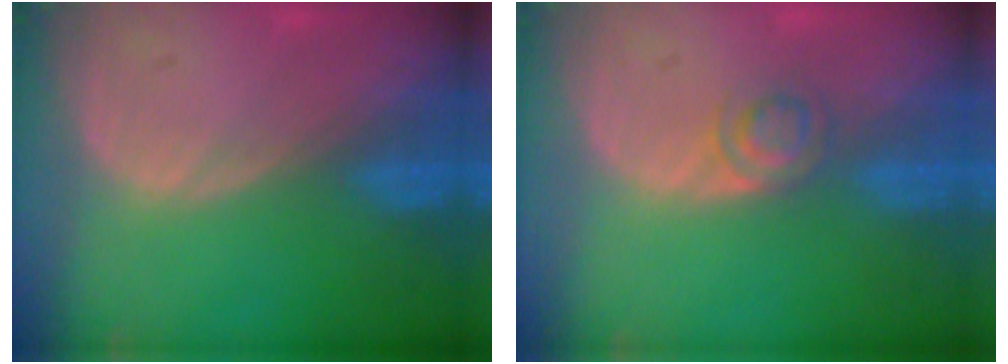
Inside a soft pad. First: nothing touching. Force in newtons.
{"total": 3.0, "press": 2.9, "slide": 0.2}